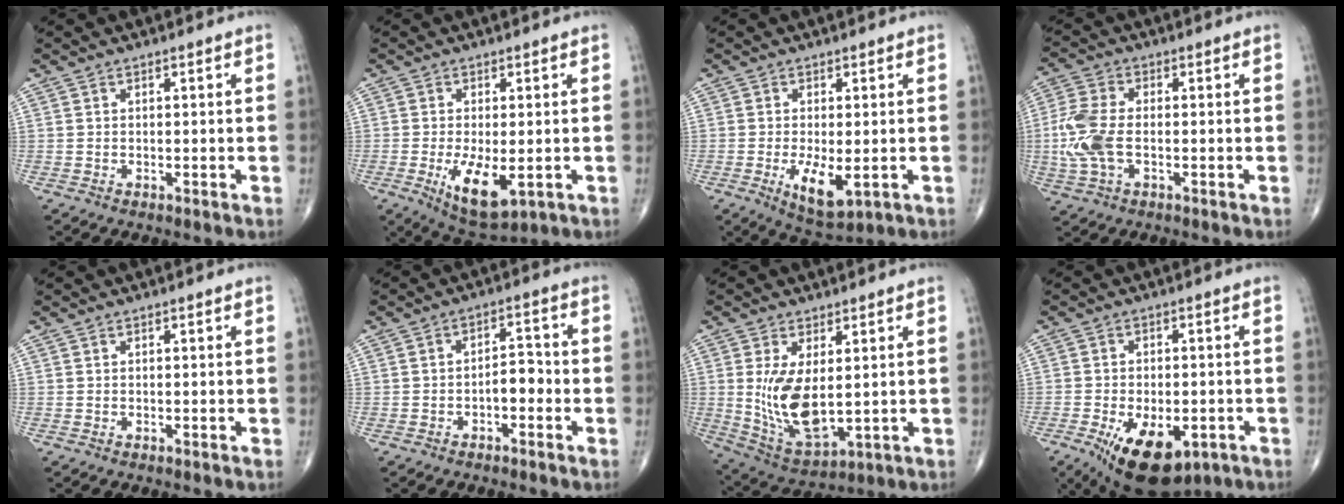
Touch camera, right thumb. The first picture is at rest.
{"total": 8.5, "force": [-2.1, 3.5, 7.5], "torque": [-0.127, -0.021, -0.024]}
{"total": 6.8, "force": [-1.6, 2.6, 6.1], "torque": [-0.105, -0.019, -0.017]}
{"total": 9.1, "force": [-1.3, 5.0, 7.5], "torque": [-0.187, 0.010, -0.030]}
{"total": 0.0}
{"total": 4.2, "force": [-1.6, 2.2, 3.2], "torque": [-0.032, 0.021, -0.030]}
{"total": 11.9, "force": [0.9, 5.8, 10.3], "torque": [-0.189, -0.022, 0.037]}
{"total": 13.6, "force": [-6.2, 6.9, 9.9], "torque": [-0.157, 0.002, -0.080]}